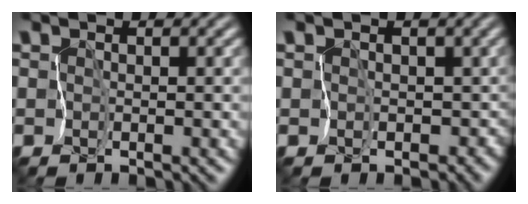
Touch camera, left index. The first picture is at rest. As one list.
[{"total": 4.8, "force": [-0.4, 4.3, 2.2], "torque": [0.002, 0.008, -0.021]}]